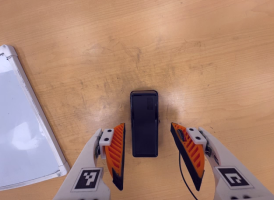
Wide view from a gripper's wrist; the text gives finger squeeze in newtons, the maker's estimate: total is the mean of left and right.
{"total": 0.0}